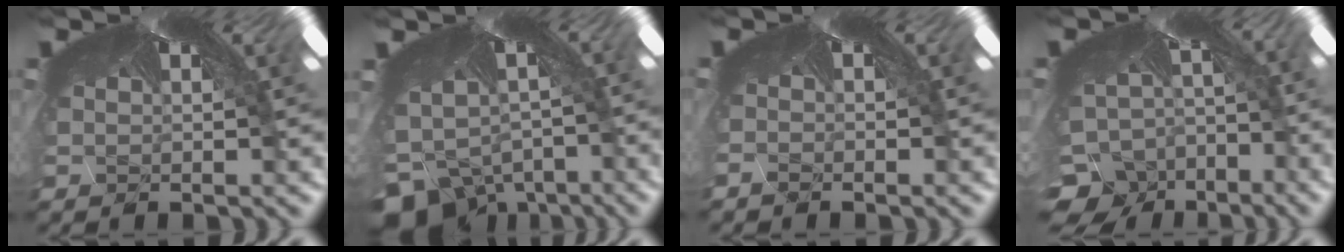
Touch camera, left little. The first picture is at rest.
{"total": 8.9, "force": [-8.6, 2.1, -0.7], "torque": [-0.014, -0.093, -0.100]}
{"total": 1.8, "force": [-1.4, -0.8, -1.0], "torque": [0.014, -0.013, -0.012]}
{"total": 11.2, "force": [-10.8, 2.9, -0.1], "torque": [-0.024, -0.081, -0.165]}